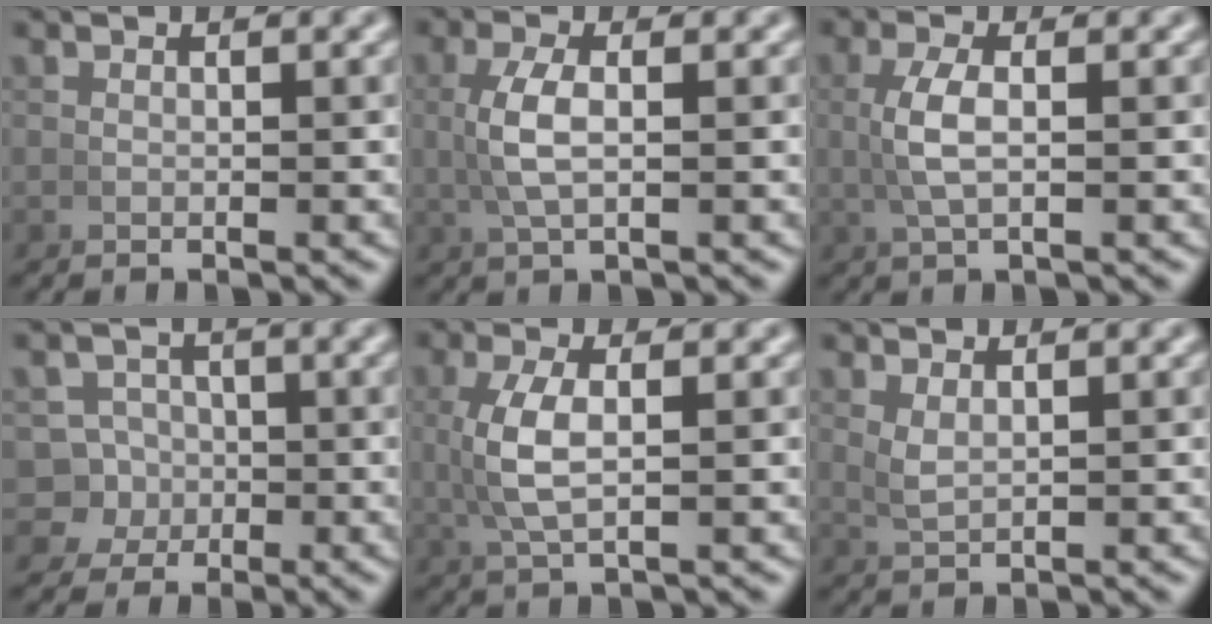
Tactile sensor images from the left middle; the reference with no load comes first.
{"total": 2.9, "force": [0.2, 0.7, 2.8], "torque": [-0.065, 0.003, 0.008]}
{"total": 2.7, "force": [0.2, 0.5, 2.6], "torque": [-0.059, 0.004, 0.007]}
{"total": 7.9, "force": [-1.7, 7.4, 2.1], "torque": [-0.054, -0.036, -0.027]}
{"total": 3.7, "force": [0.4, 1.2, 3.5], "torque": [-0.082, 0.002, 0.016]}
{"total": 1.5, "force": [1.0, 0.2, 1.0], "torque": [-0.019, -0.003, 0.029]}